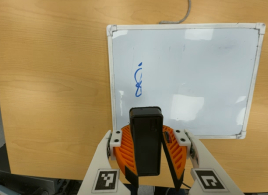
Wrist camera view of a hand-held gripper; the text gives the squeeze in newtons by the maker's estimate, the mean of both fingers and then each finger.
{"total": 11.2, "left": 11.2, "right": 11.1}